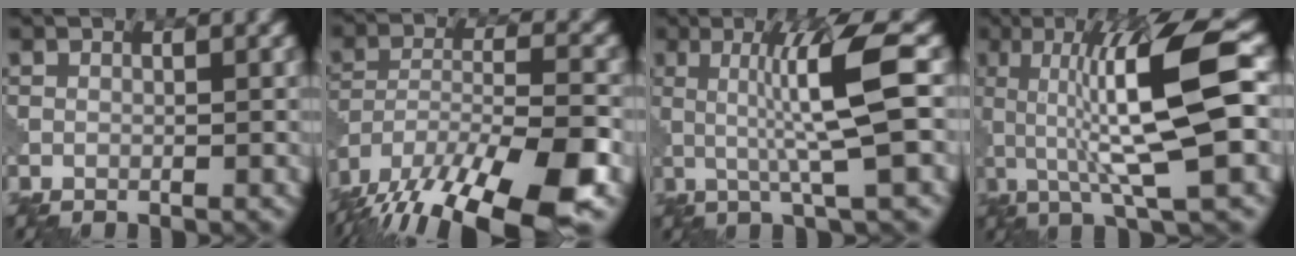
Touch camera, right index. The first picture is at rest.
{"total": 15.7, "force": [-11.9, 5.1, 8.9], "torque": [-0.195, -0.032, -0.178]}
{"total": 5.9, "force": [0.2, 0.3, 5.9], "torque": [-0.111, 0.009, 0.012]}
{"total": 9.5, "force": [0.5, 1.6, 9.3], "torque": [-0.151, 0.005, 0.017]}